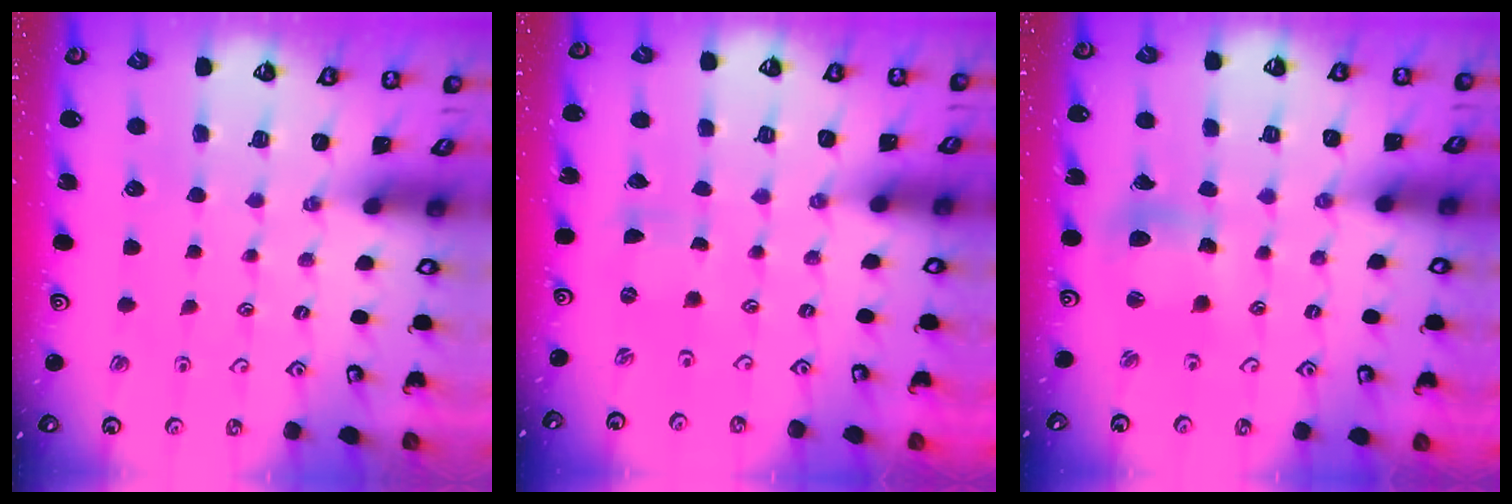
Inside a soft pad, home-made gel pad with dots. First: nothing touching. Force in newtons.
{"total": 0.0}
{"total": 10.0, "press": 9.9, "slide": 1.3}